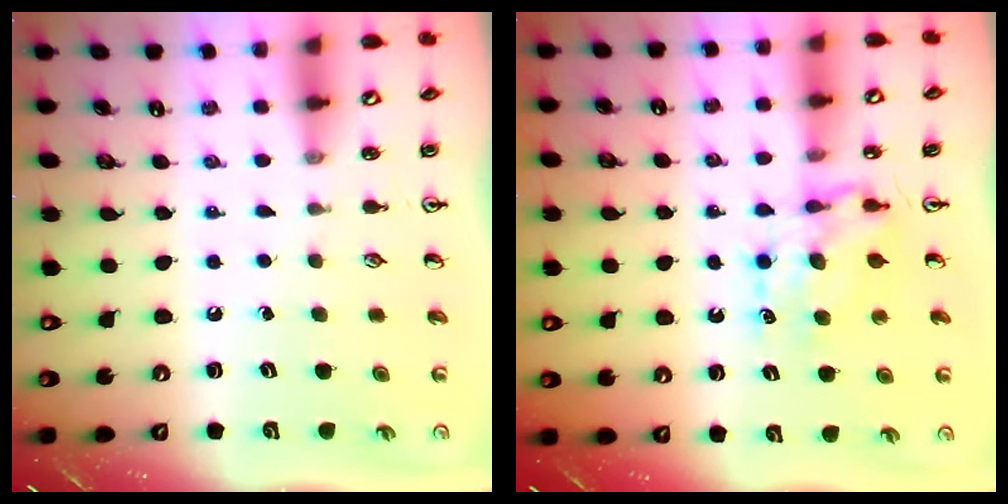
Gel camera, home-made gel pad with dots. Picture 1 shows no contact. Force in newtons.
{"total": 7.0, "press": 7.0, "slide": 0.5}